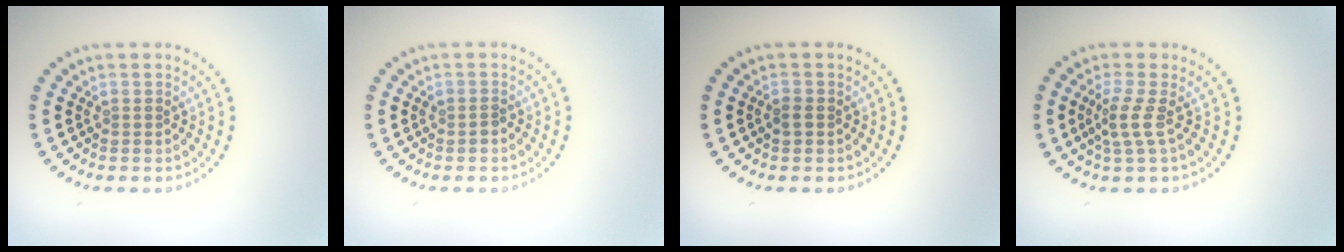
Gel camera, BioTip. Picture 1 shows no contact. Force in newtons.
{"total": 0.6, "press": 0.6, "slide": 0.2}
{"total": 1.0, "press": 1.0, "slide": 0.1}
{"total": 2.1, "press": 1.4, "slide": 1.5}